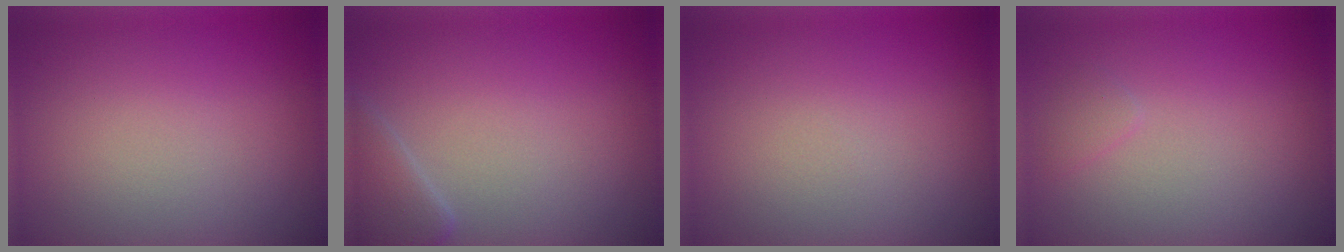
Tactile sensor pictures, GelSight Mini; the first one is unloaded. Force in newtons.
{"total": 2.6, "press": 2.6, "slide": 0.2}
{"total": 0.0}
{"total": 0.7, "press": 0.7, "slide": 0.1}